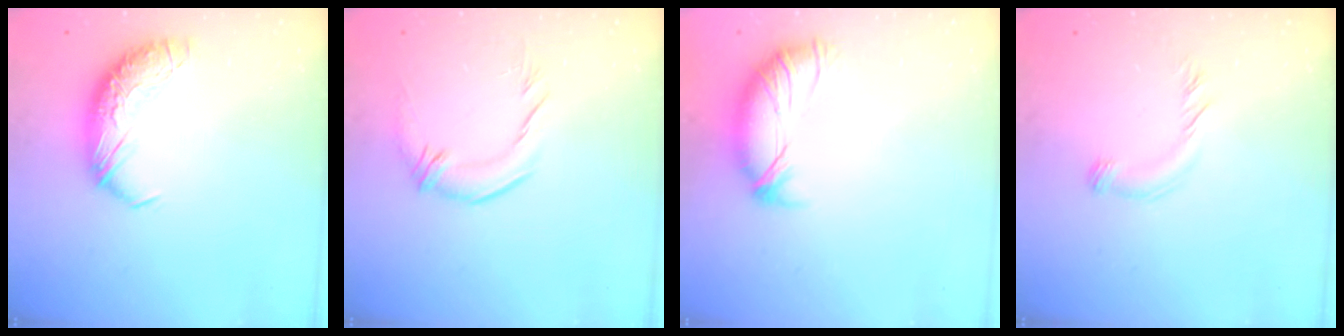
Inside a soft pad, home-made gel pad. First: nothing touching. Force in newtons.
{"total": 2.0, "press": 0.3, "slide": 2.0}
{"total": 3.7, "press": 3.3, "slide": 1.7}
{"total": 4.6, "press": 4.6, "slide": 0.5}